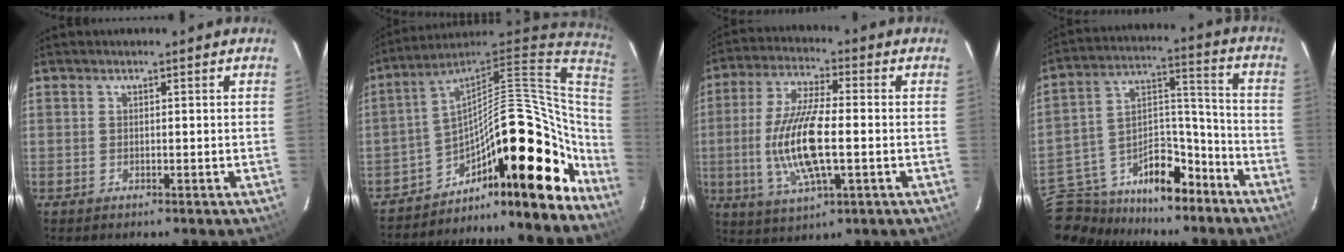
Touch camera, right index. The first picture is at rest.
{"total": 25.3, "force": [-16.1, 10.8, 16.2], "torque": [-0.237, 0.027, -0.250]}
{"total": 14.1, "force": [-1.9, 4.1, 13.4], "torque": [-0.277, -0.005, -0.035]}
{"total": 19.3, "force": [-12.7, 11.4, 9.0], "torque": [-0.201, 0.059, -0.191]}